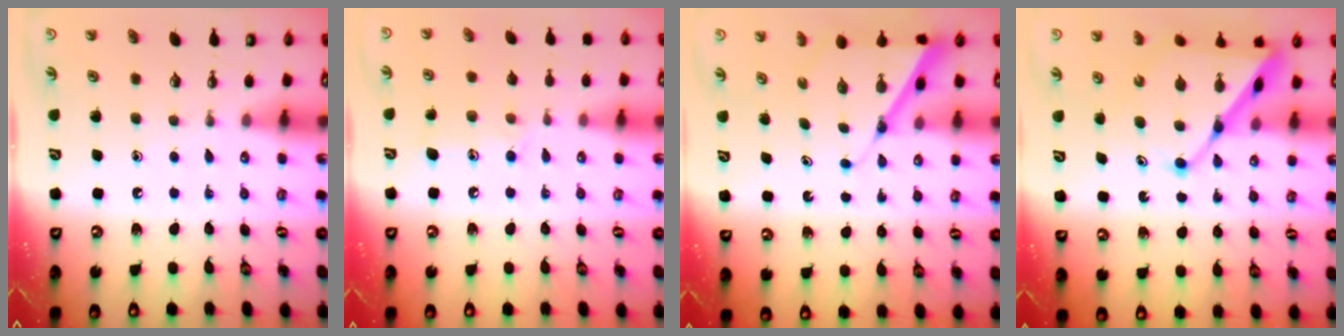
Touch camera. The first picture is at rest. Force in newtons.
{"total": 9.3, "press": 9.3, "slide": 0.7}
{"total": 6.9, "press": 6.9, "slide": 0.7}
{"total": 15.6, "press": 15.5, "slide": 1.5}